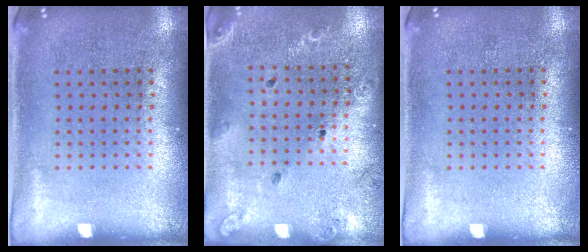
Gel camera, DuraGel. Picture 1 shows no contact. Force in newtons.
{"total": 1.4, "press": 1.4, "slide": 0.2}
{"total": 0.0}